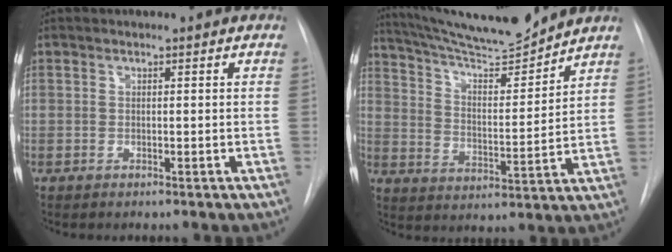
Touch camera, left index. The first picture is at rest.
{"total": 14.1, "force": [13.4, 0.0, 4.4], "torque": [-0.081, -0.008, 0.227]}